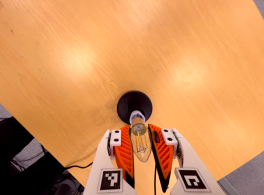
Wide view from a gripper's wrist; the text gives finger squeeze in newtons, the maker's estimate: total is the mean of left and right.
{"total": 21.8, "left": 23.6, "right": 20.0}